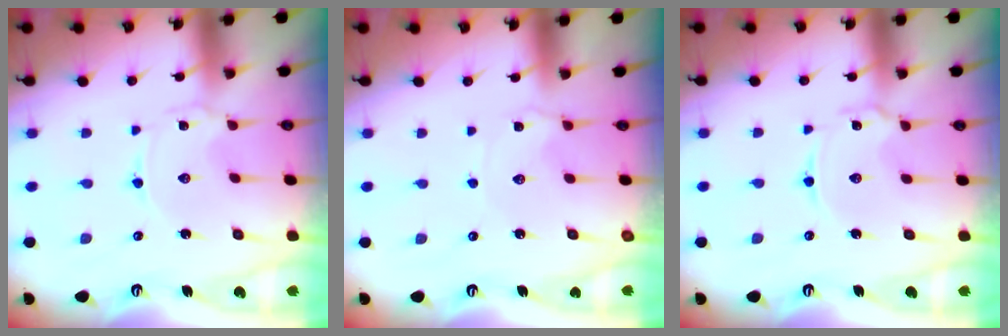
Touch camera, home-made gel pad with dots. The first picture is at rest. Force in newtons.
{"total": 2.4, "press": 2.4, "slide": 0.4}
{"total": 2.6, "press": 2.6, "slide": 0.3}